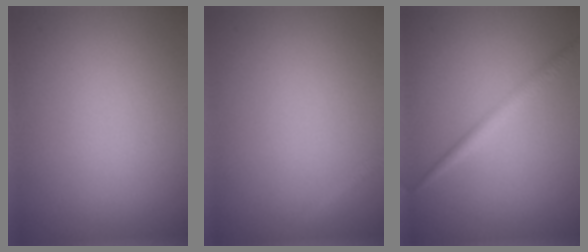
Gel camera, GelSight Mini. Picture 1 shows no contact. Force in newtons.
{"total": 0.8, "press": 0.7, "slide": 0.1}
{"total": 1.9, "press": 1.9, "slide": 0.0}